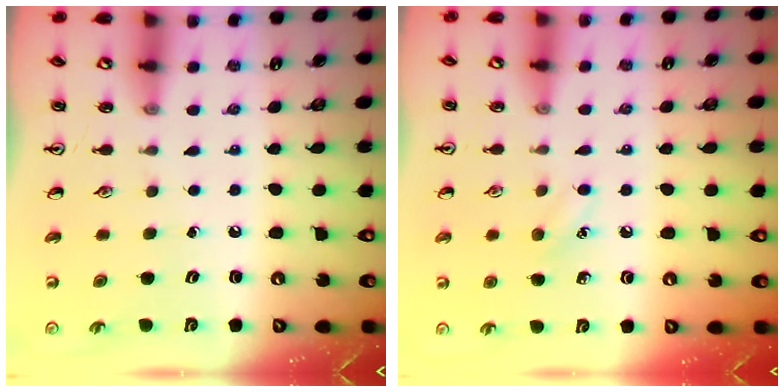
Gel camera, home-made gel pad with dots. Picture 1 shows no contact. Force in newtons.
{"total": 5.4, "press": 5.1, "slide": 1.6}